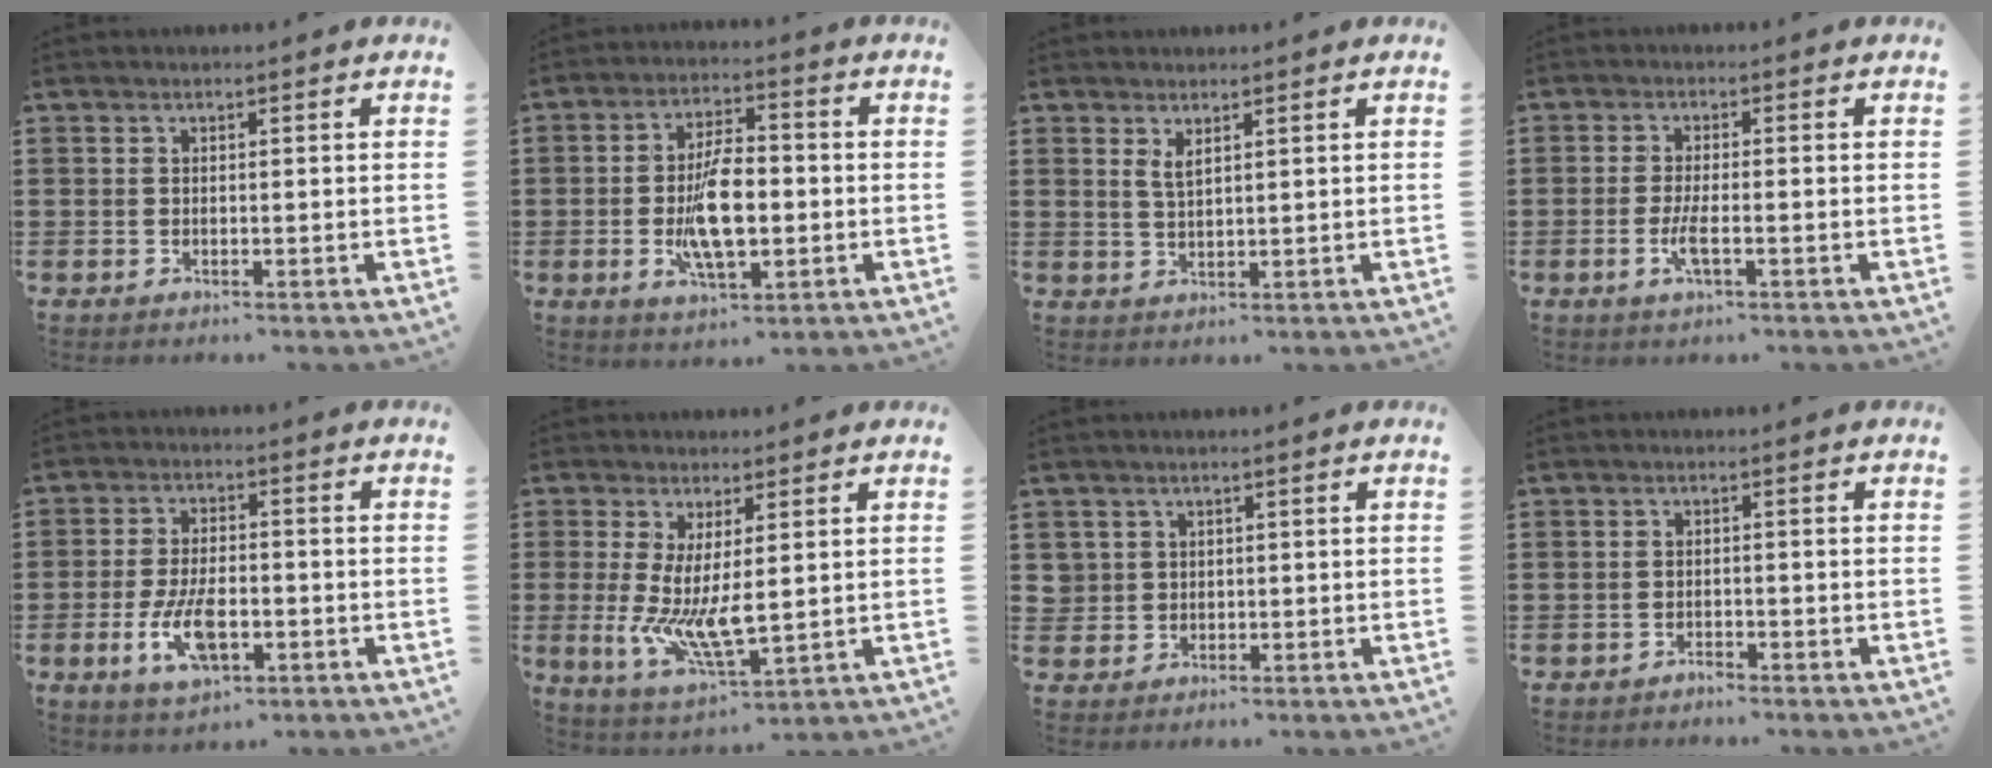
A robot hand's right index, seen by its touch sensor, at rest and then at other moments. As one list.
[{"total": 9.9, "force": [-1.5, 4.2, 8.8], "torque": [-0.174, -0.007, -0.031]}, {"total": 2.1, "force": [1.4, 0.6, 1.4], "torque": [-0.030, 0.002, 0.025]}, {"total": 3.4, "force": [-1.3, 0.7, 3.1], "torque": [-0.066, -0.005, -0.027]}, {"total": 7.9, "force": [-2.6, 3.7, 6.4], "torque": [-0.138, -0.002, -0.049]}, {"total": 7.5, "force": [0.0, 2.2, 7.2], "torque": [-0.146, -0.022, 0.000]}, {"total": 1.9, "force": [0.4, 1.8, 0.2], "torque": [-0.012, 0.011, 0.006]}, {"total": 1.2, "force": [-1.2, 0.2, 0.0], "torque": [-0.004, 0.002, -0.026]}]